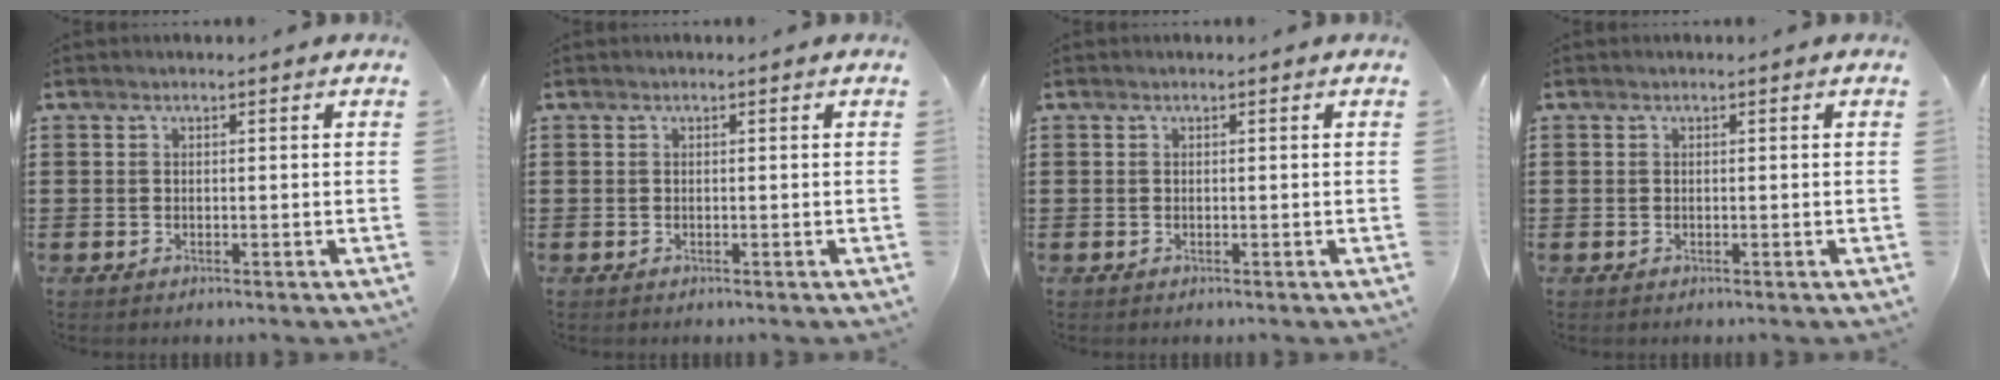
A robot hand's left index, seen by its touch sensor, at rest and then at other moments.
{"total": 0.0}
{"total": 0.0}
{"total": 0.0}